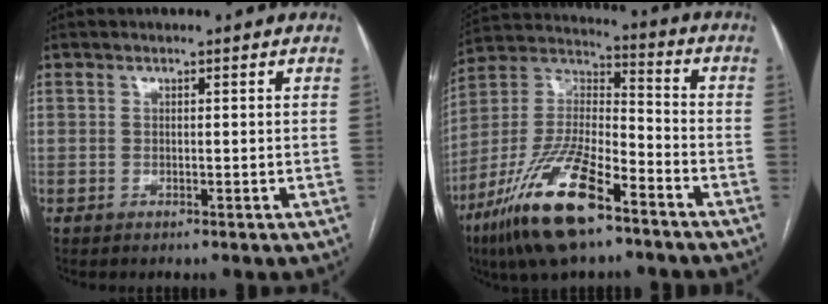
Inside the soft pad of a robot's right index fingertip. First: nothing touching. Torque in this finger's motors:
{"motor_torque": [0.05, -0.16, -0.07, -0.08]}